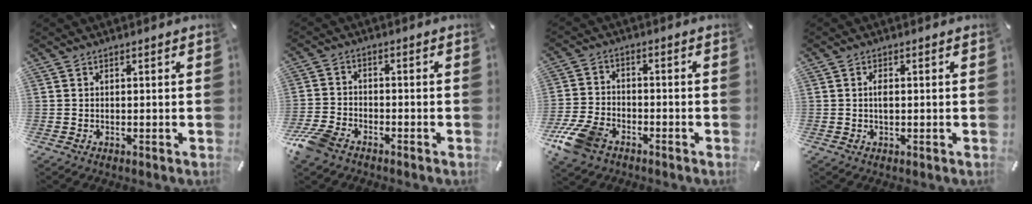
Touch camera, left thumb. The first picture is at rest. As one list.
[{"total": 6.6, "force": [-4.9, 3.5, 2.9], "torque": [-0.077, 0.014, -0.099]}, {"total": 9.8, "force": [-6.2, 5.8, 4.9], "torque": [-0.113, 0.025, -0.119]}, {"total": 2.0, "force": [0.0, 0.8, 1.8], "torque": [-0.042, -0.001, -0.004]}]